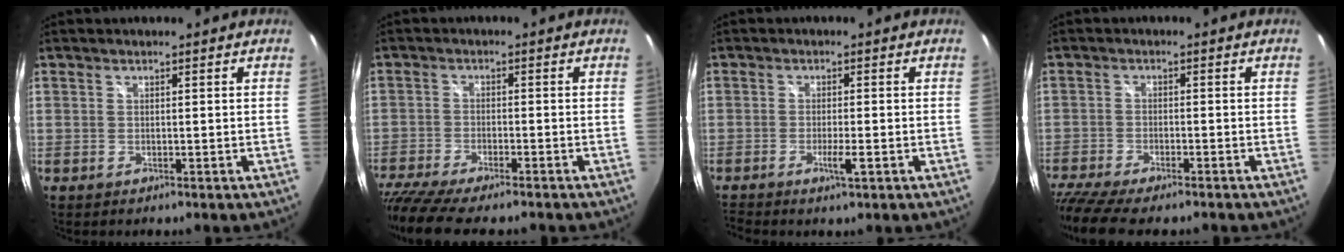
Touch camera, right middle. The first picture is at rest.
{"total": 12.4, "force": [-10.6, 1.6, 6.3], "torque": [-0.149, -0.050, -0.182]}
{"total": 3.2, "force": [-1.8, 0.0, 2.7], "torque": [-0.059, -0.006, -0.034]}
{"total": 10.4, "force": [-8.8, 1.6, 5.2], "torque": [-0.133, -0.043, -0.152]}